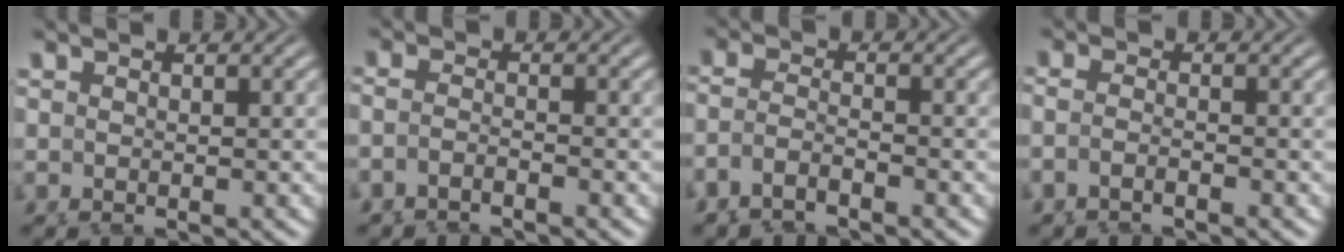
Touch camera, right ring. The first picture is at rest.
{"total": 2.2, "force": [-1.3, 1.5, 1.0], "torque": [-0.029, -0.013, -0.019]}
{"total": 4.8, "force": [-1.6, 4.2, 1.8], "torque": [-0.065, -0.020, -0.027]}
{"total": 2.6, "force": [-1.2, 1.7, 1.5], "torque": [-0.041, -0.013, -0.015]}